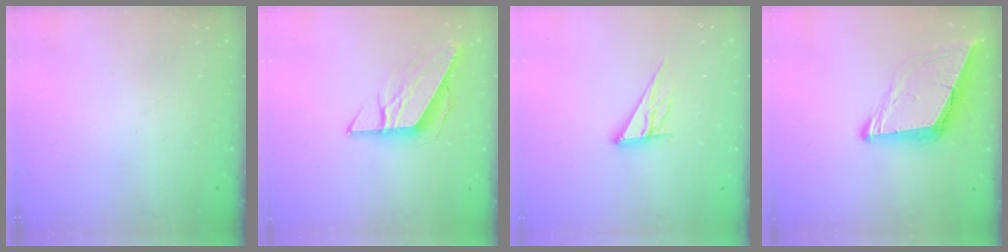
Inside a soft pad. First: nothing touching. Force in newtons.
{"total": 11.1, "press": 11.0, "slide": 1.2}
{"total": 10.2, "press": 10.1, "slide": 0.9}
{"total": 9.5, "press": 9.4, "slide": 1.6}